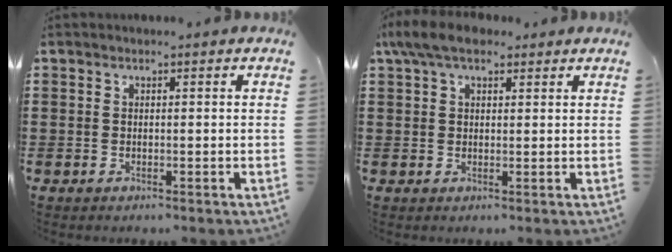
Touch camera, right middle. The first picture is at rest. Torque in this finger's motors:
{"motor_torque": [1.23, -0.77, 0.53, 0.15]}